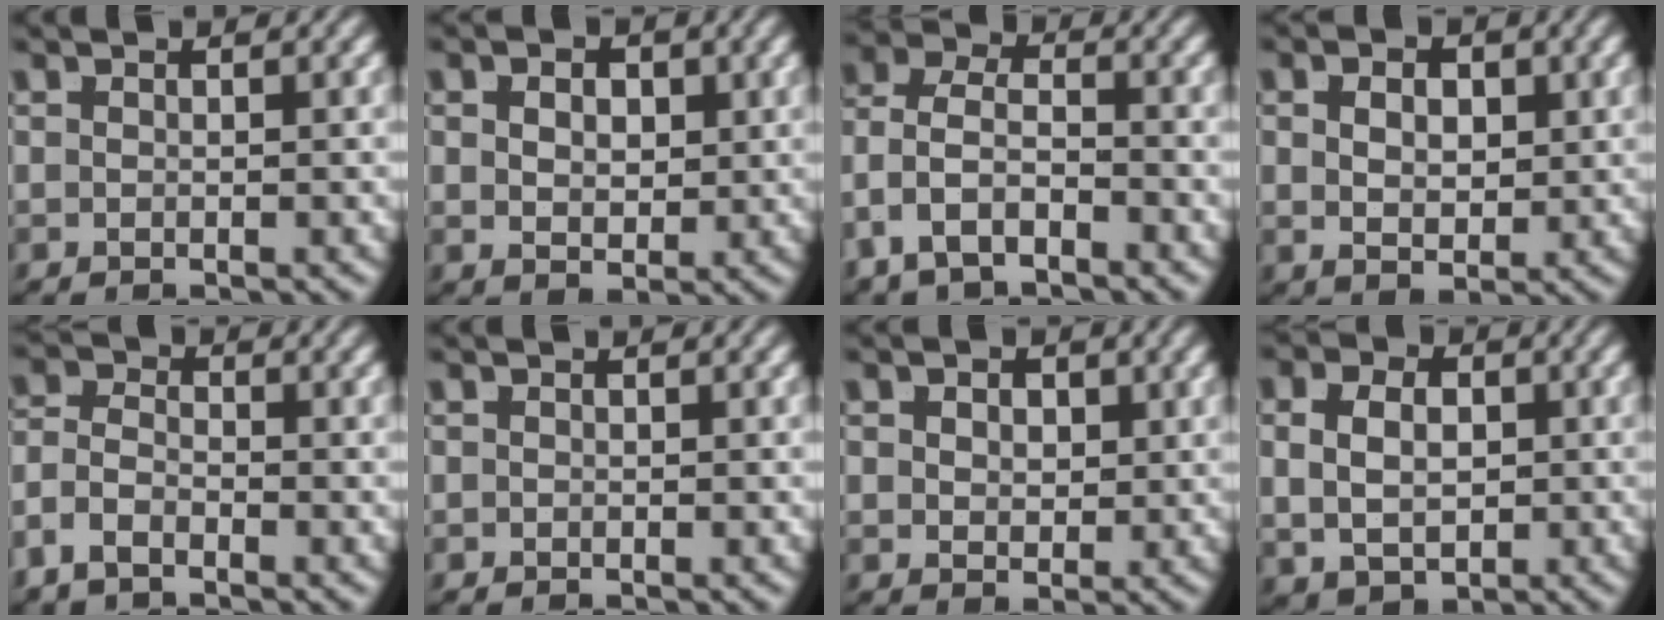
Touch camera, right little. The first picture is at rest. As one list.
[{"total": 2.3, "force": [0.4, 1.4, 1.7], "torque": [-0.019, -0.017, 0.022]}, {"total": 5.4, "force": [-1.8, 4.2, 2.9], "torque": [-0.082, -0.030, -0.028]}, {"total": 2.9, "force": [0.4, 1.7, 2.3], "torque": [-0.028, -0.014, 0.019]}, {"total": 3.5, "force": [-1.9, 2.5, 1.6], "torque": [-0.038, -0.022, -0.029]}, {"total": 0.0}, {"total": 1.9, "force": [0.6, 1.2, 1.3], "torque": [-0.013, -0.014, 0.024]}, {"total": 4.9, "force": [-0.1, 3.7, 3.2], "torque": [-0.048, -0.015, 0.010]}]